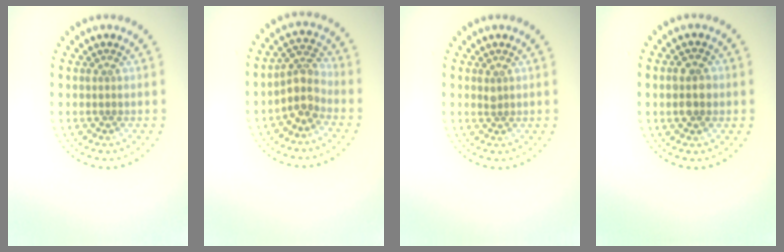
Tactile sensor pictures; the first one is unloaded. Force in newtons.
{"total": 3.0, "press": 2.3, "slide": 1.9}
{"total": 0.7, "press": 0.5, "slide": 0.5}
{"total": 2.6, "press": 2.5, "slide": 0.2}